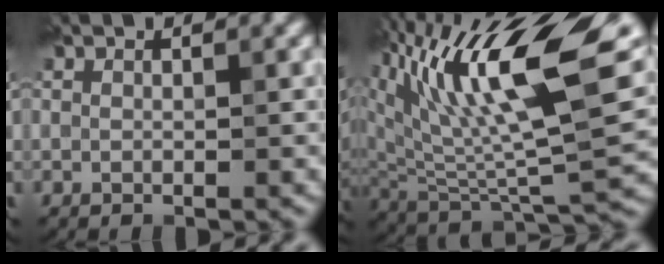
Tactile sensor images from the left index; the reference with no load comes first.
{"total": 13.2, "force": [5.0, 4.6, 11.2], "torque": [-0.199, 0.005, 0.102]}